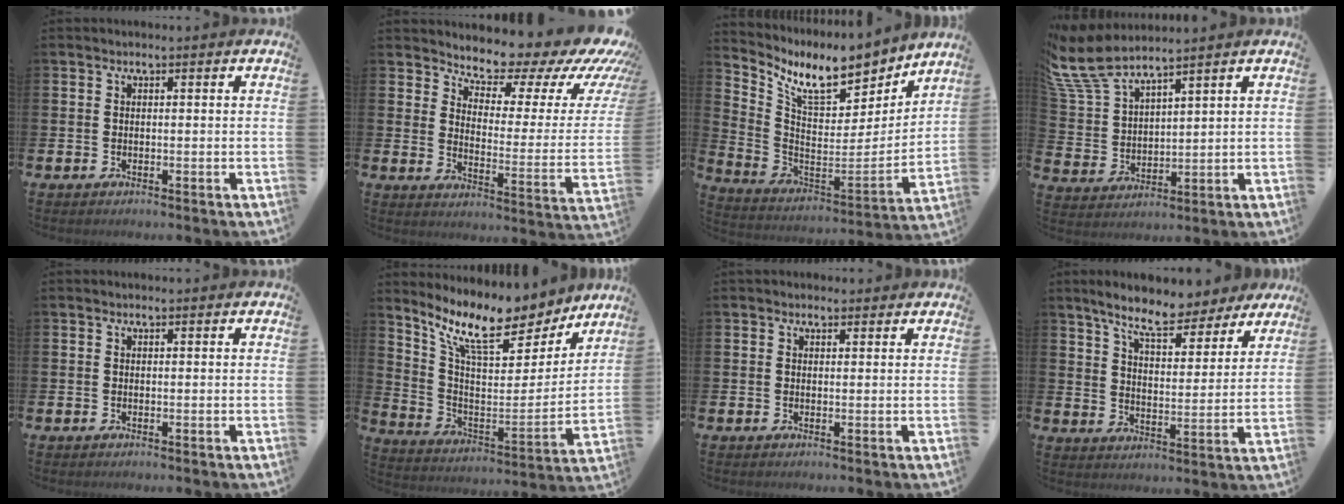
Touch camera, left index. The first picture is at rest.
{"total": 8.1, "force": [7.5, 2.5, 1.7], "torque": [-0.044, -0.073, 0.120]}
{"total": 10.9, "force": [9.1, 3.6, 4.8], "torque": [-0.111, -0.068, 0.157]}
{"total": 8.4, "force": [7.5, 2.1, 3.2], "torque": [-0.099, -0.033, 0.138]}
{"total": 0.0}
{"total": 12.0, "force": [10.4, 3.3, 5.1], "torque": [-0.122, -0.073, 0.179]}
{"total": 1.2, "force": [1.0, 0.6, 0.2], "torque": [0.007, 0.003, 0.016]}
{"total": 9.0, "force": [8.1, 1.8, 3.3], "torque": [-0.081, -0.046, 0.144]}